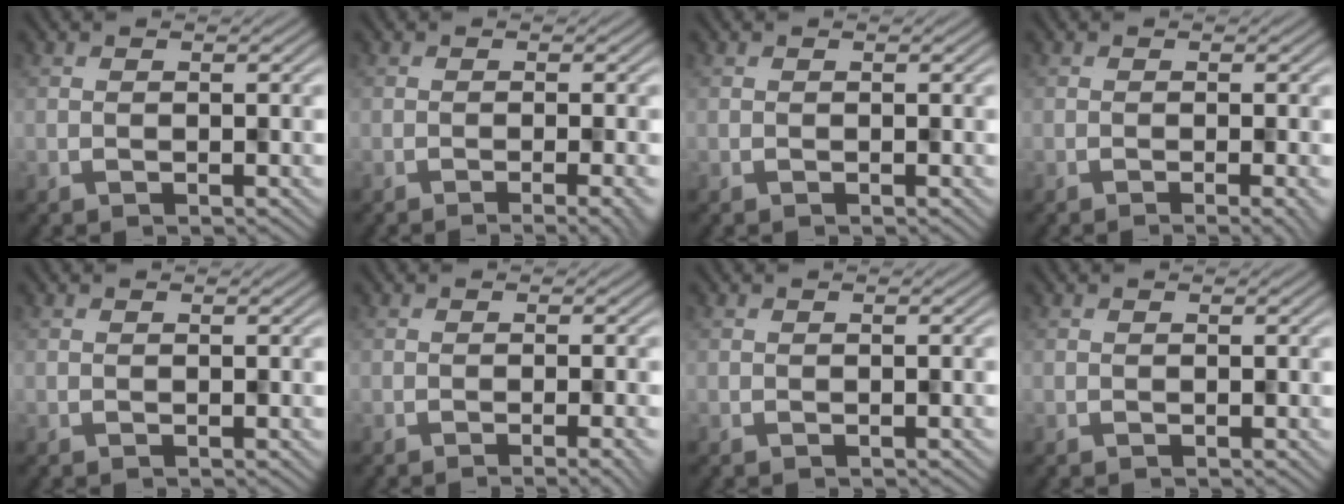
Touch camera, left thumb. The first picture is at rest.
{"total": 3.3, "force": [-1.5, 0.7, 2.8], "torque": [-0.024, 0.006, -0.017]}
{"total": 0.0}
{"total": 2.4, "force": [-0.9, 0.5, 2.1], "torque": [-0.018, 0.003, -0.009]}
{"total": 0.0}
{"total": 2.8, "force": [-1.3, 0.6, 2.4], "torque": [-0.021, 0.006, -0.017]}
{"total": 0.0}
{"total": 0.0}